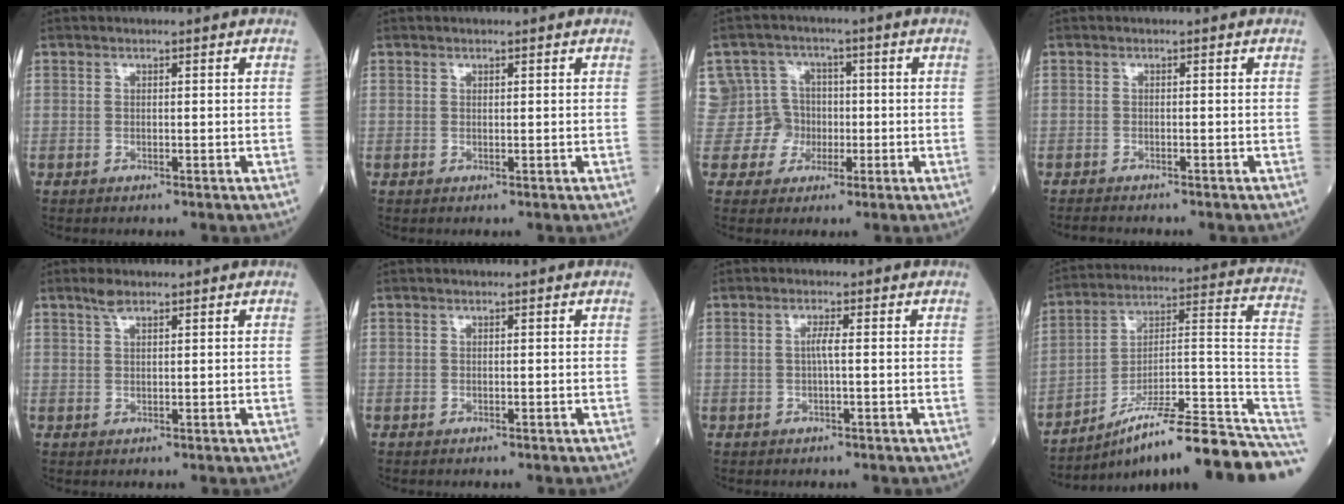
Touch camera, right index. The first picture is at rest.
{"total": 0.0}
{"total": 7.0, "force": [-0.4, 7.0, -0.2], "torque": [0.006, 0.031, 0.001]}
{"total": 2.9, "force": [-2.7, 0.4, 1.1], "torque": [-0.021, -0.007, -0.039]}
{"total": 1.9, "force": [1.4, 0.5, 1.1], "torque": [-0.025, 0.006, 0.029]}
{"total": 0.0}
{"total": 1.6, "force": [0.0, -0.1, 1.6], "torque": [-0.032, 0.002, -0.001]}
{"total": 22.9, "force": [-17.0, 1.9, 15.1], "torque": [-0.137, 0.042, -0.259]}